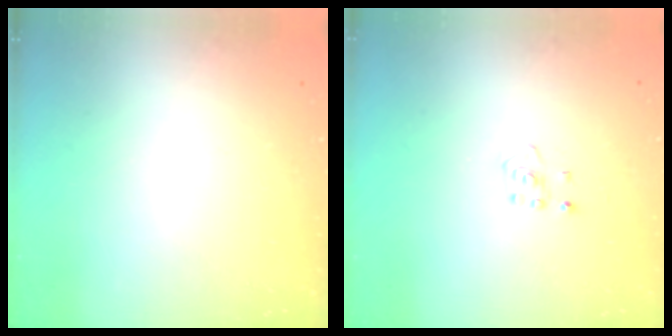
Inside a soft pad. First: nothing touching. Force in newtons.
{"total": 2.4, "press": 2.4, "slide": 0.5}